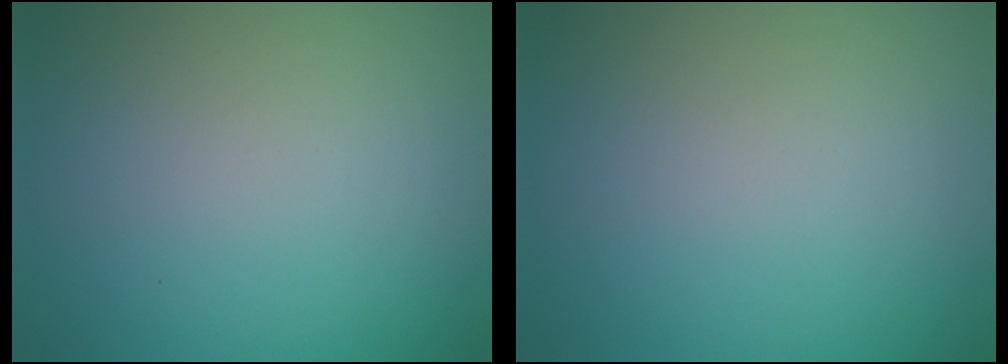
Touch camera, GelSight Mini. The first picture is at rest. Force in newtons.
{"total": 0.0}